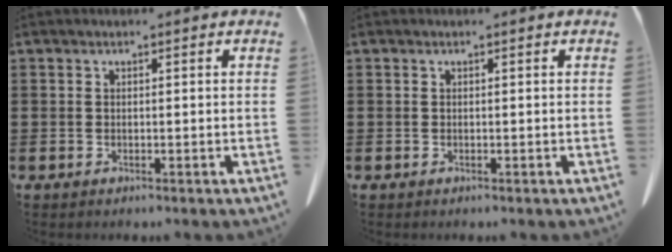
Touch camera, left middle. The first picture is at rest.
{"total": 0.0}